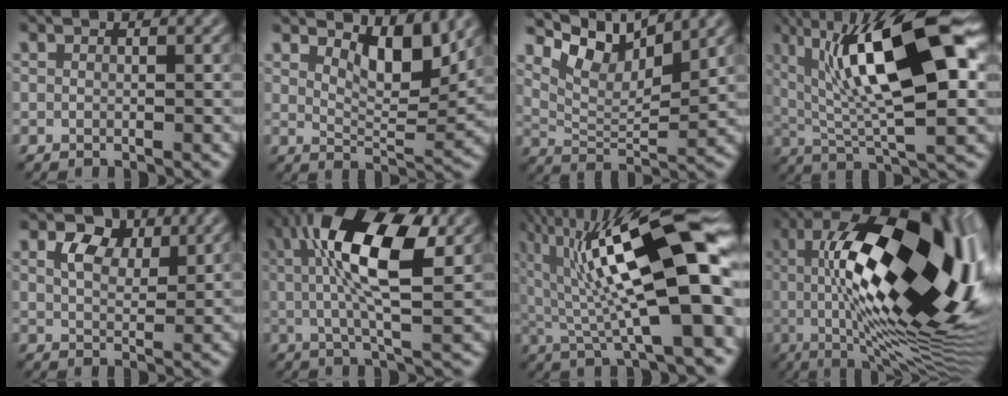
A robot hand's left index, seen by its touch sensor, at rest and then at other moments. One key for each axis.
{"total": 4.5, "fx": 2.9, "fy": 1.7, "fz": 3.1, "tx": -0.054, "ty": -0.006, "tz": 0.046}
{"total": 6.8, "fx": 4.9, "fy": 2.3, "fz": 4.2, "tx": -0.078, "ty": 0.008, "tz": 0.093}
{"total": 12.3, "fx": 3.5, "fy": 3.5, "fz": 11.2, "tx": -0.185, "ty": 0.012, "tz": 0.061}
{"total": 3.9, "fx": 2.2, "fy": 2.2, "fz": 2.3, "tx": -0.042, "ty": 0.009, "tz": 0.038}
{"total": 10.2, "fx": 2.7, "fy": 3.1, "fz": 9.4, "tx": -0.156, "ty": 0.020, "tz": 0.042}
{"total": 14.3, "fx": 3.3, "fy": 3.6, "fz": 13.4, "tx": -0.203, "ty": 0.016, "tz": 0.054}
{"total": 18.1, "fx": 2.6, "fy": 6.3, "fz": 16.8, "tx": -0.258, "ty": 0.028, "tz": 0.031}